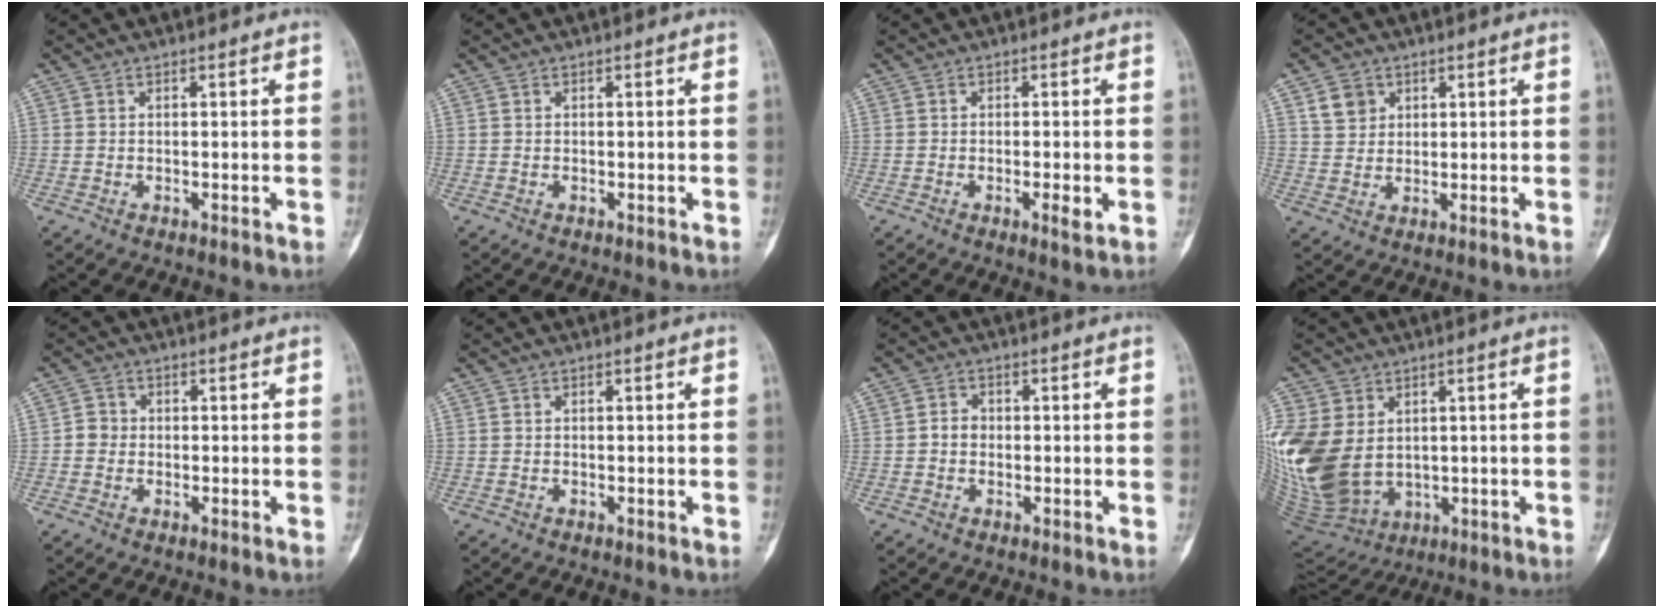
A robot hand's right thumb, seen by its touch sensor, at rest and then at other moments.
{"total": 0.0}
{"total": 2.6, "force": [-0.8, 0.6, 2.5], "torque": [-0.042, -0.005, -0.013]}
{"total": 4.5, "force": [2.2, 3.7, 1.5], "torque": [-0.010, -0.009, 0.044]}
{"total": 2.4, "force": [-0.3, 2.2, 0.7], "torque": [0.002, 0.008, -0.011]}
{"total": 0.0}
{"total": 2.2, "force": [-0.3, 1.9, 1.1], "torque": [-0.008, 0.008, -0.010]}
{"total": 20.4, "force": [2.0, 15.4, 13.2], "torque": [-0.313, -0.009, 0.074]}